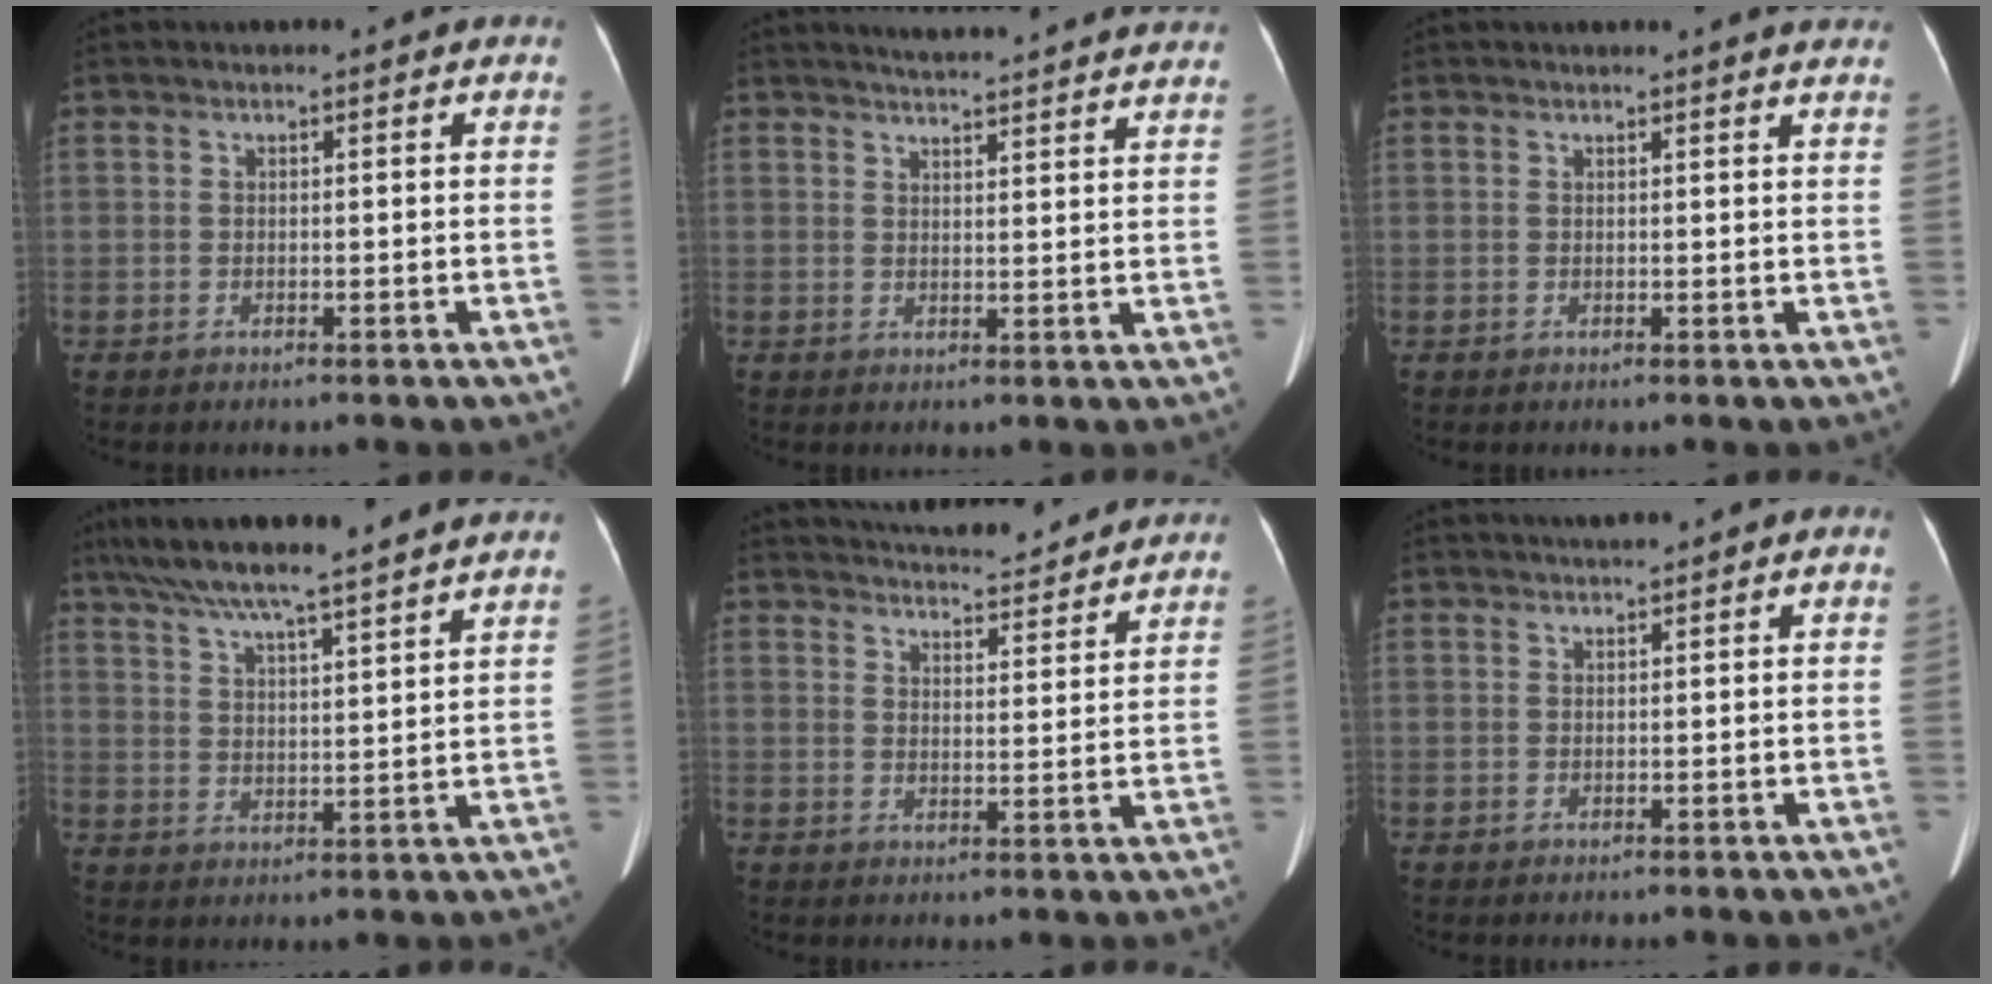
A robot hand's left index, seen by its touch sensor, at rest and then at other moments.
{"total": 9.0, "force": [8.7, 0.0, 2.5], "torque": [-0.033, 0.011, 0.088]}
{"total": 5.0, "force": [4.8, -0.3, 1.6], "torque": [-0.019, -0.001, 0.031]}
{"total": 17.1, "force": [14.6, -0.3, 9.0], "torque": [-0.159, 0.030, 0.213]}
{"total": 15.4, "force": [14.6, 2.4, 4.1], "torque": [-0.055, 0.008, 0.185]}
{"total": 1.0, "force": [0.6, 0.0, 0.8], "torque": [-0.012, 0.011, 0.012]}